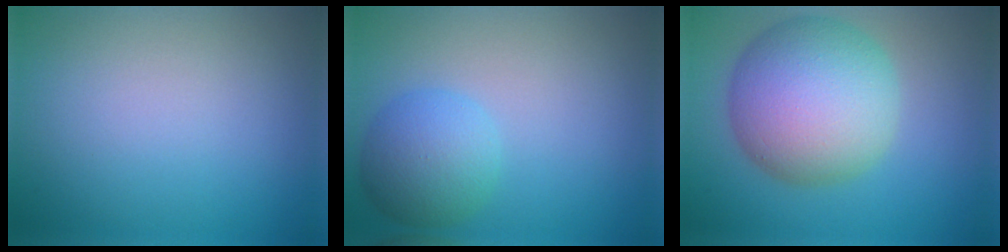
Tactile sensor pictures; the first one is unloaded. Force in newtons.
{"total": 4.2, "press": 4.2, "slide": 0.1}
{"total": 10.5, "press": 10.5, "slide": 0.3}